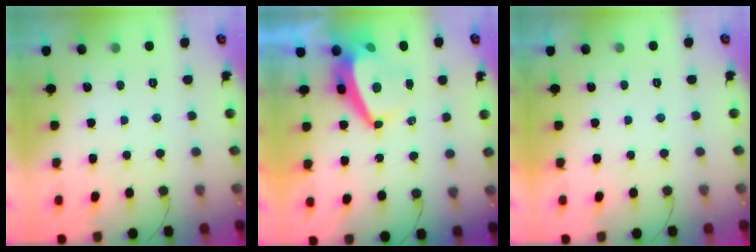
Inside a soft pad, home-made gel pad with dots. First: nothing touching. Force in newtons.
{"total": 7.3, "press": 7.2, "slide": 1.0}
{"total": 2.3, "press": 2.3, "slide": 0.4}